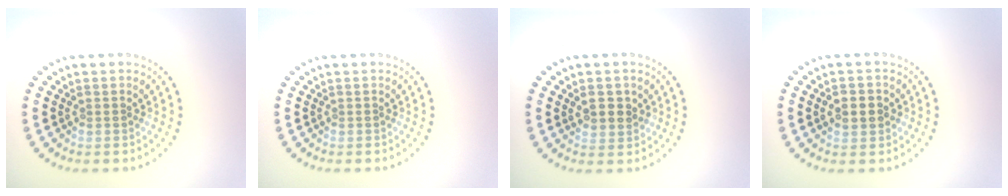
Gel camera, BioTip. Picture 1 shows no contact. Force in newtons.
{"total": 0.0}
{"total": 2.0, "press": 1.9, "slide": 0.6}
{"total": 2.4, "press": 2.3, "slide": 0.3}